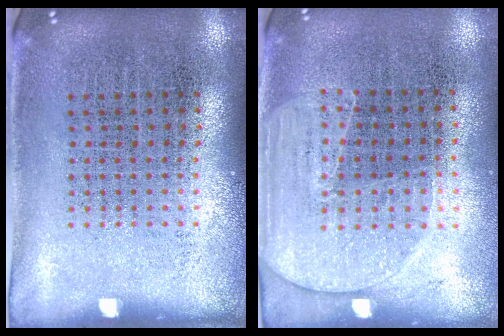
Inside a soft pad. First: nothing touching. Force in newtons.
{"total": 1.6, "press": 1.4, "slide": 0.8}